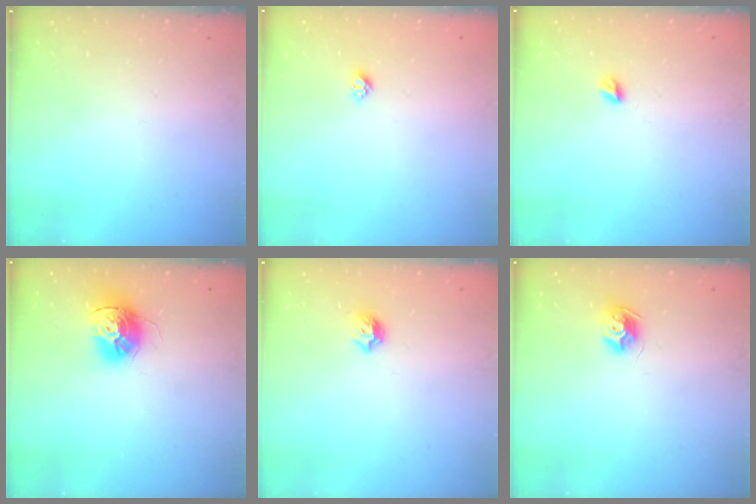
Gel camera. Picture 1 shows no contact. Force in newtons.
{"total": 4.1, "press": 4.1, "slide": 0.5}
{"total": 4.3, "press": 4.2, "slide": 0.5}
{"total": 13.5, "press": 13.5, "slide": 1.0}
{"total": 5.3, "press": 5.2, "slide": 1.2}
{"total": 8.7, "press": 8.7, "slide": 0.0}